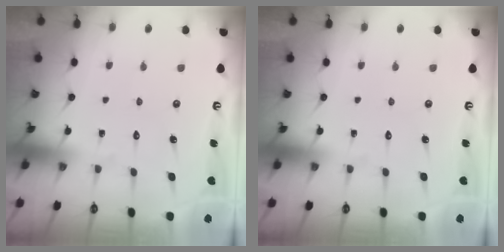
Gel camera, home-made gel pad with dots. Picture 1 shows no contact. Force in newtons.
{"total": 0.0}